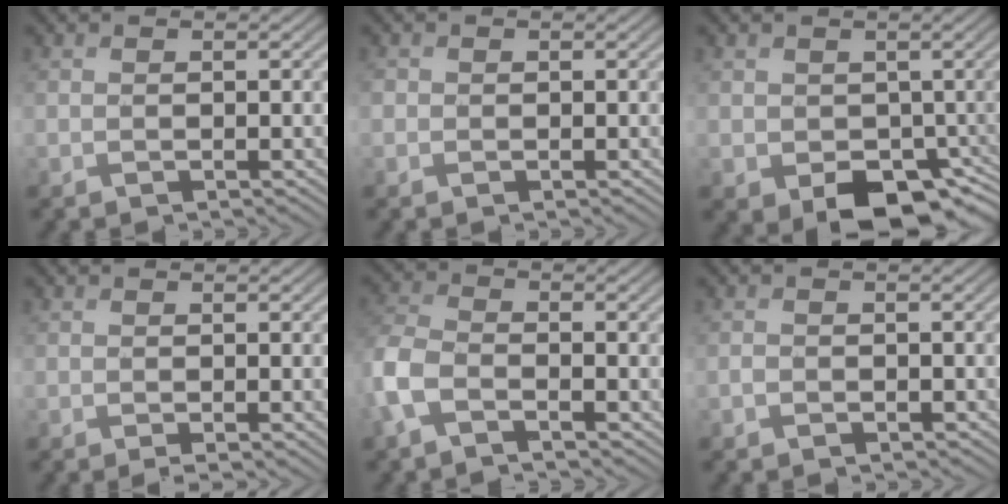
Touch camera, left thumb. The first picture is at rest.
{"total": 1.0, "force": [-0.2, 1.0, 0.2], "torque": [-0.002, -0.004, -0.009]}
{"total": 6.7, "force": [-2.5, 4.8, 4.0], "torque": [-0.077, -0.029, -0.032]}
{"total": 0.9, "force": [0.0, 0.2, 0.8], "torque": [-0.015, -0.005, 0.000]}
{"total": 5.9, "force": [-2.4, 3.7, 3.9], "torque": [-0.115, -0.004, -0.063]}
{"total": 1.0, "force": [-0.4, 0.9, 0.3], "torque": [-0.006, -0.004, -0.011]}